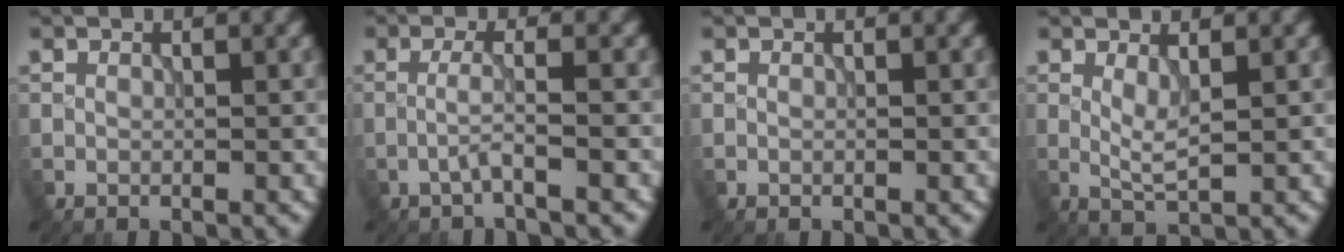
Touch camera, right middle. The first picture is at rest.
{"total": 1.9, "force": [-0.8, 0.0, 1.8], "torque": [-0.035, 0.005, -0.022]}
{"total": 0.0}
{"total": 2.0, "force": [0.6, 0.4, 1.9], "torque": [-0.041, -0.007, 0.013]}